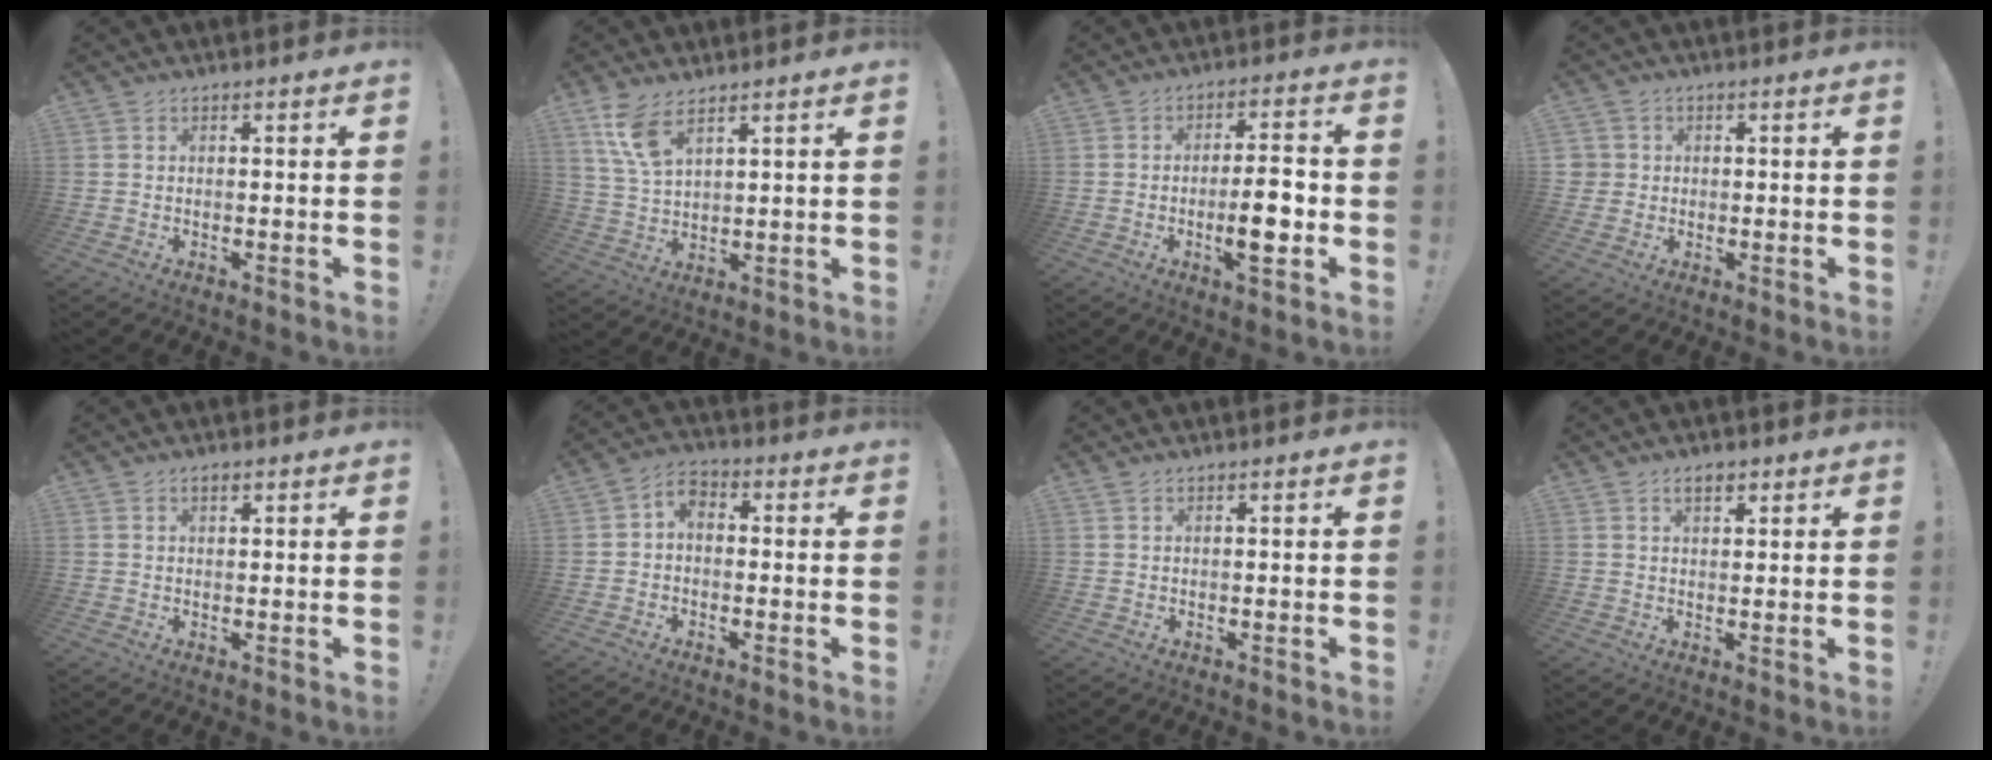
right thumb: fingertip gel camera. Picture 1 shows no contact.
{"total": 8.5, "force": [5.6, 3.1, 5.5], "torque": [-0.103, -0.024, 0.106]}
{"total": 9.8, "force": [-2.3, 2.6, 9.2], "torque": [-0.150, -0.002, -0.046]}
{"total": 2.8, "force": [0.4, 2.7, 0.5], "torque": [-0.006, 0.003, 0.008]}
{"total": 1.3, "force": [0.8, 0.6, 0.8], "torque": [-0.012, -0.002, 0.014]}
{"total": 4.2, "force": [-0.9, 3.0, 2.8], "torque": [-0.063, 0.014, -0.016]}
{"total": 0.6, "force": [0.4, -0.1, 0.4], "torque": [-0.010, 0.001, 0.007]}
{"total": 3.4, "force": [2.0, 1.8, 2.2], "torque": [-0.028, -0.005, 0.031]}